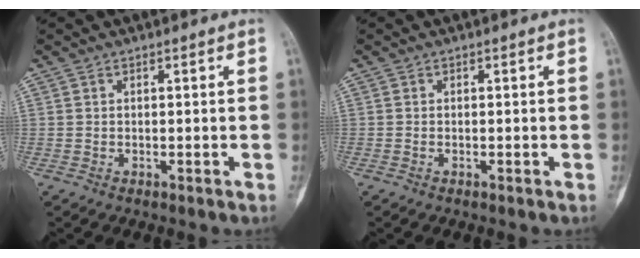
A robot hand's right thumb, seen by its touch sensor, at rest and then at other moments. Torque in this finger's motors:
{"motor_torque": [-0.09, -0.17, 0.10, 0.05, -0.02]}